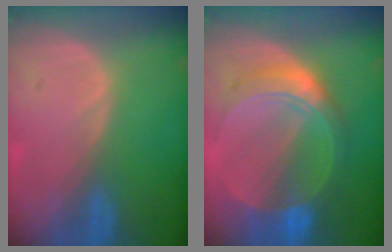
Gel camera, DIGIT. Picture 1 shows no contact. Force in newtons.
{"total": 8.4, "press": 8.3, "slide": 0.7}